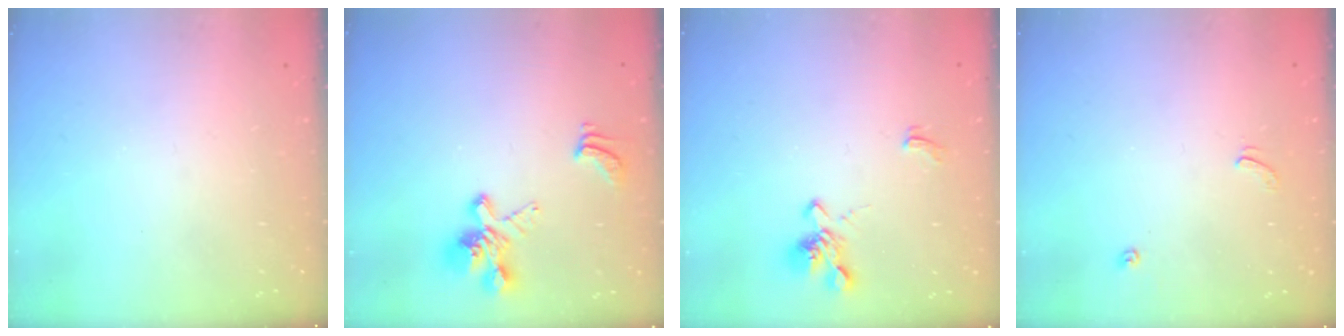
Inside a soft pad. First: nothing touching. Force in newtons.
{"total": 5.6, "press": 5.4, "slide": 1.5}
{"total": 1.9, "press": 1.6, "slide": 1.0}
{"total": 3.6, "press": 3.6, "slide": 0.3}